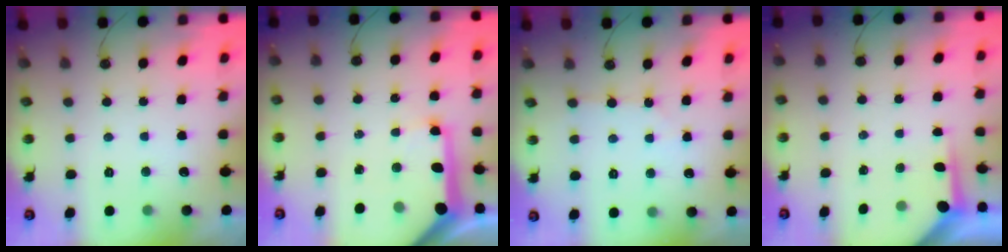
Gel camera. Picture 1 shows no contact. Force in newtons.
{"total": 17.1, "press": 16.9, "slide": 2.4}
{"total": 2.9, "press": 2.8, "slide": 0.4}
{"total": 3.9, "press": 3.9, "slide": 0.4}